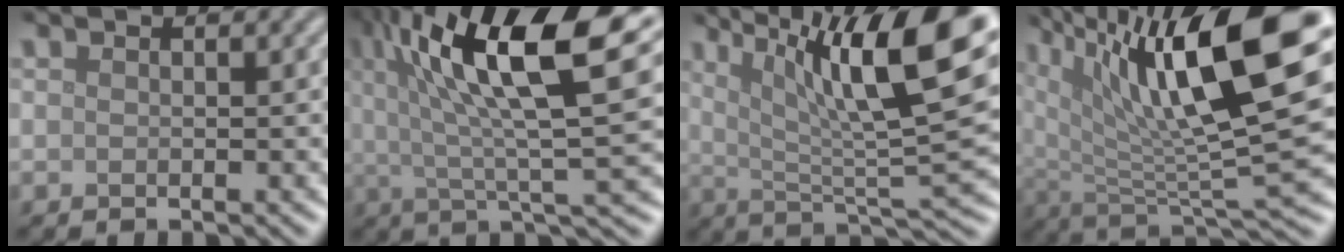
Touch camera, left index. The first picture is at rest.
{"total": 15.3, "force": [6.0, 3.9, 13.5], "torque": [-0.209, 0.020, 0.094]}
{"total": 13.3, "force": [5.3, 3.3, 11.7], "torque": [-0.169, 0.009, 0.083]}
{"total": 14.6, "force": [6.4, 3.8, 12.6], "torque": [-0.201, 0.005, 0.110]}